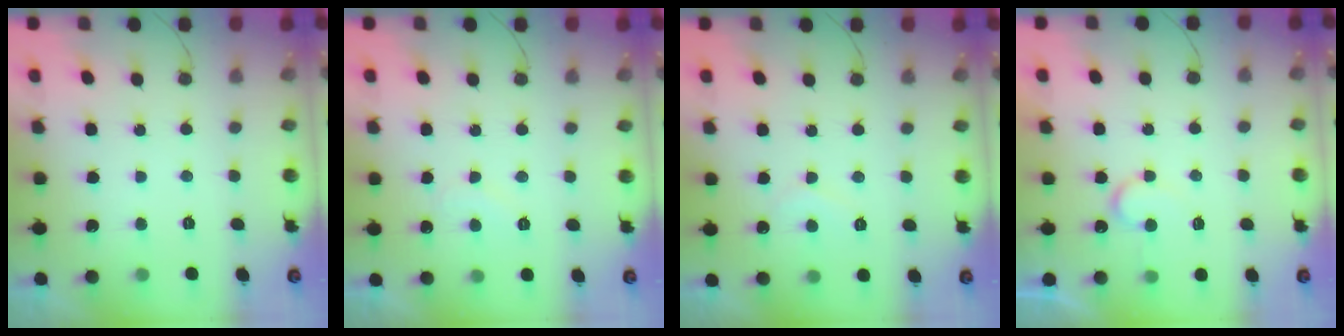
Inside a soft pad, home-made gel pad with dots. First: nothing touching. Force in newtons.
{"total": 5.6, "press": 5.6, "slide": 0.5}
{"total": 4.8, "press": 4.8, "slide": 0.5}
{"total": 7.1, "press": 7.1, "slide": 0.5}